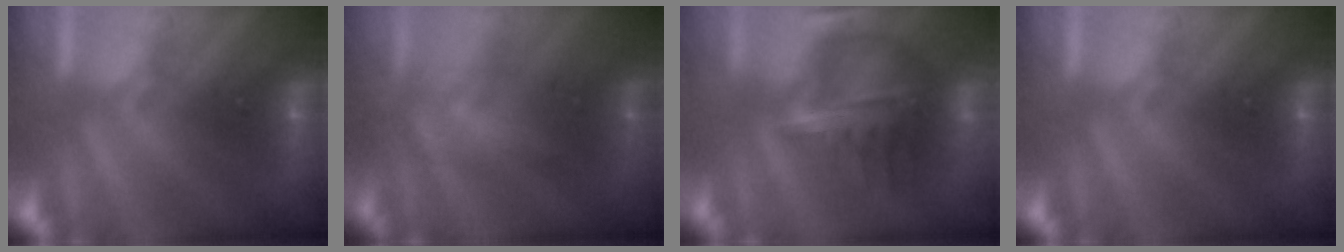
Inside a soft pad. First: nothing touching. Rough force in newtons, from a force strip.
{"total": 3.2}
{"total": 7.8}
{"total": 0.0}